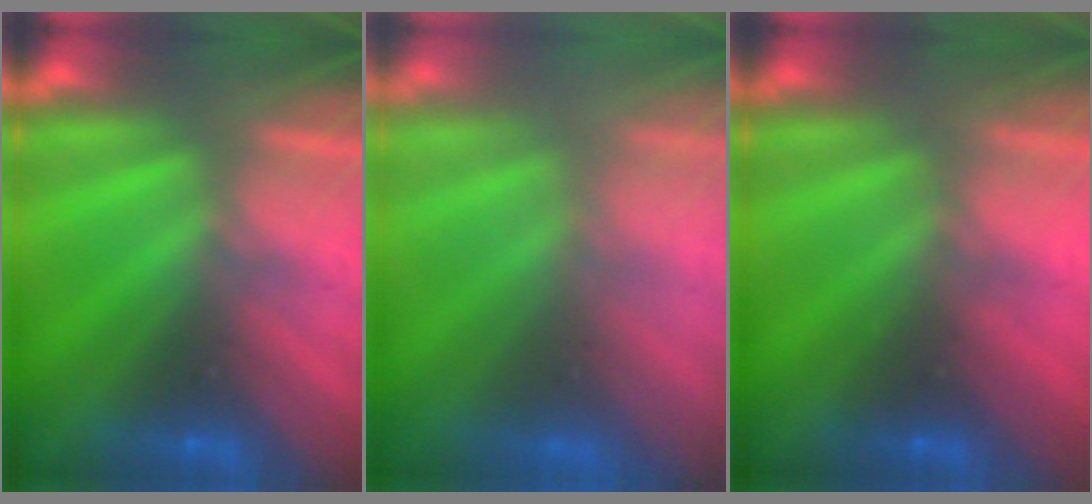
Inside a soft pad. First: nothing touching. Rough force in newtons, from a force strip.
{"total": 7.3}
{"total": 5.2}